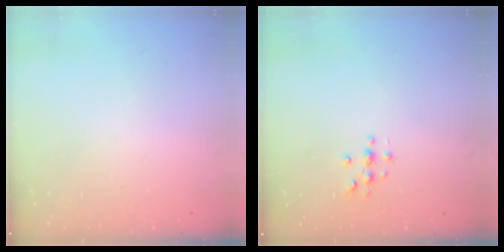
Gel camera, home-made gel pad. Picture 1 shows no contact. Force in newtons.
{"total": 3.7, "press": 3.7, "slide": 0.4}